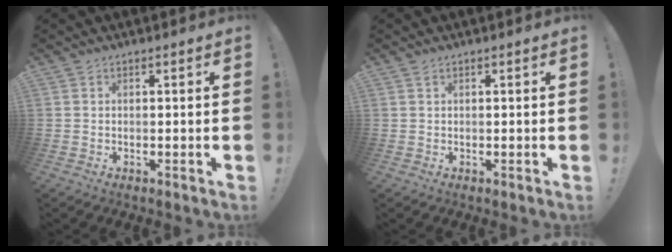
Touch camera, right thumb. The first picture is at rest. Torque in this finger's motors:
{"motor_torque": [0.02, -0.08, 0.14, -0.05, -0.04]}